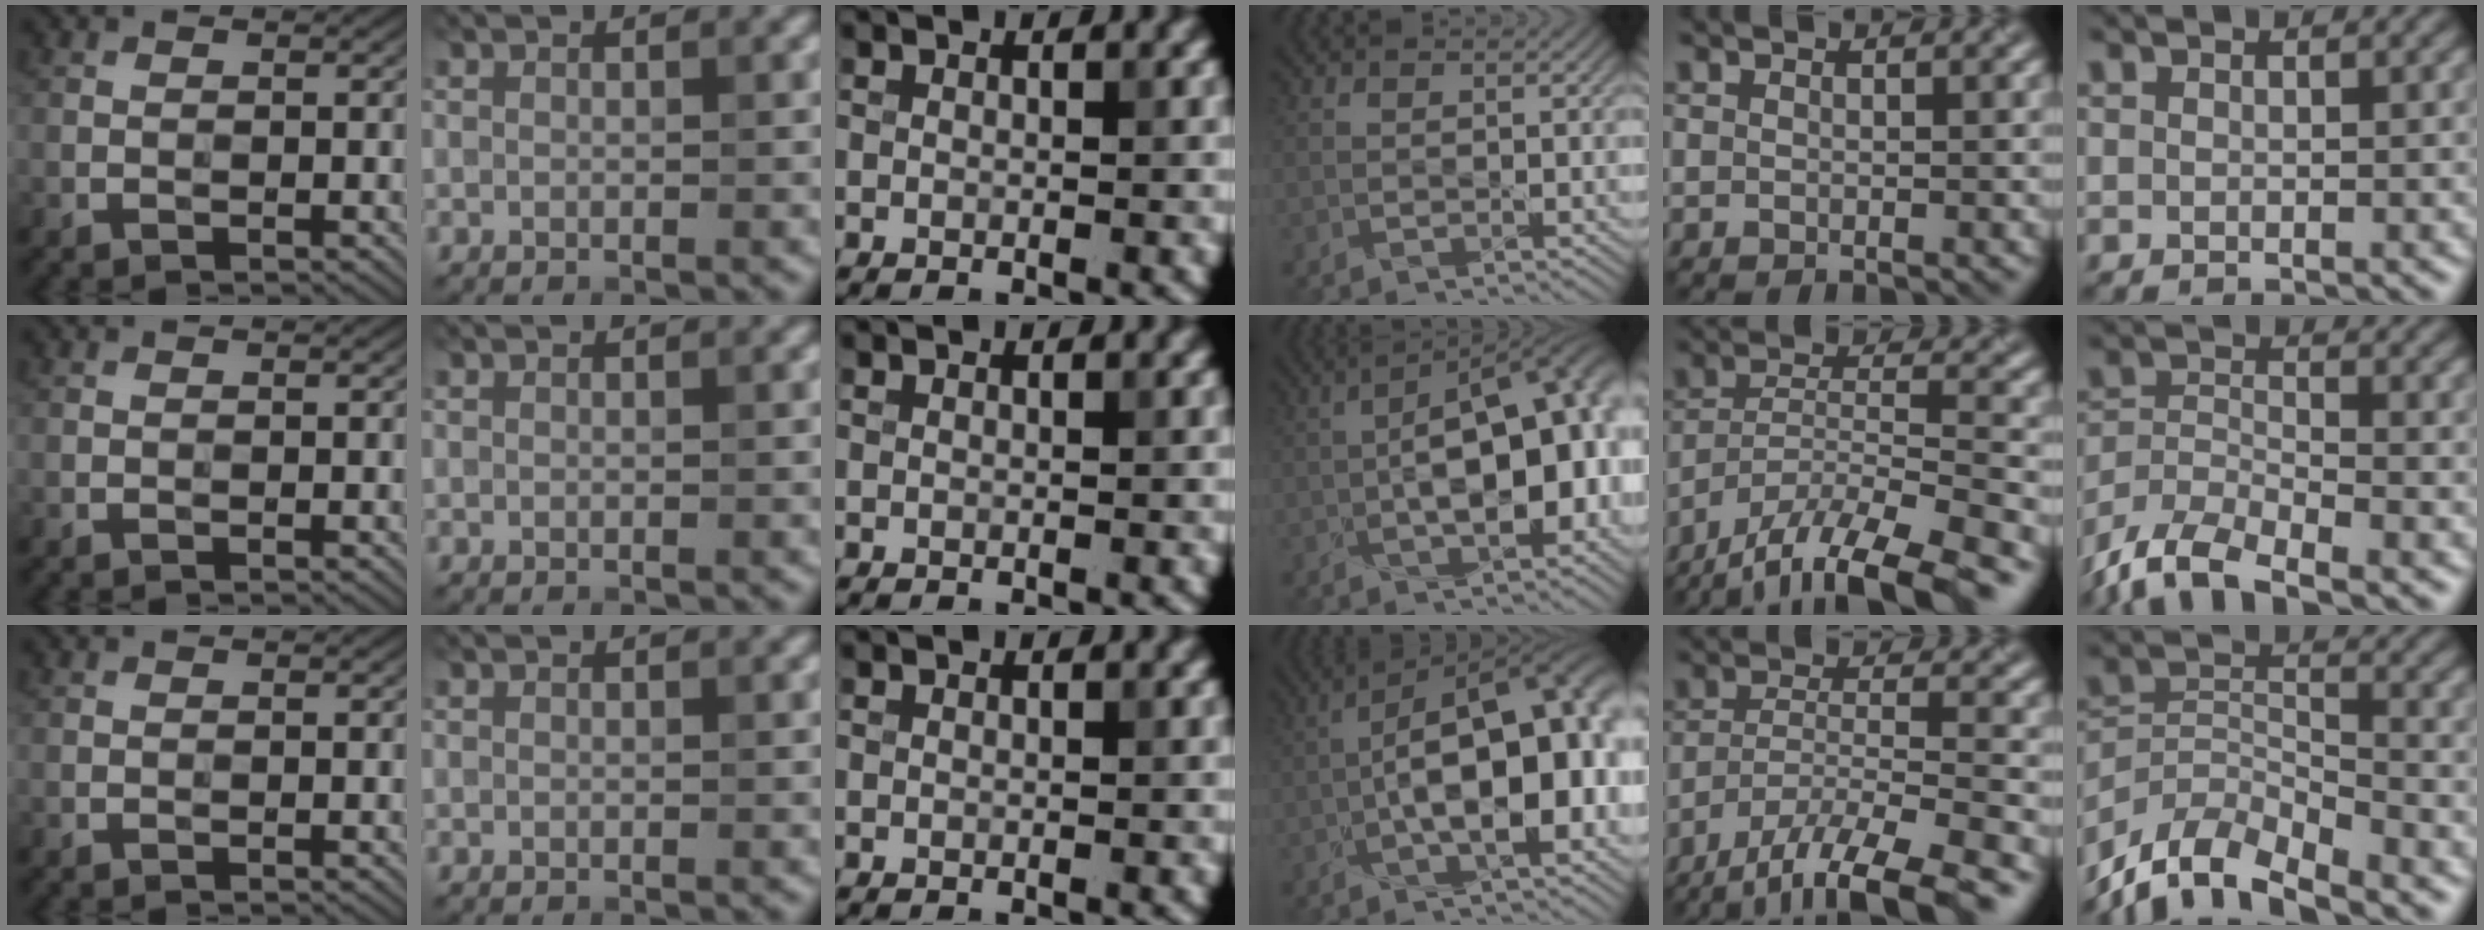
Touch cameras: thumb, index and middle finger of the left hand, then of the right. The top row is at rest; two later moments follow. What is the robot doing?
{"motion": "dispense", "object": "glue bottle"}